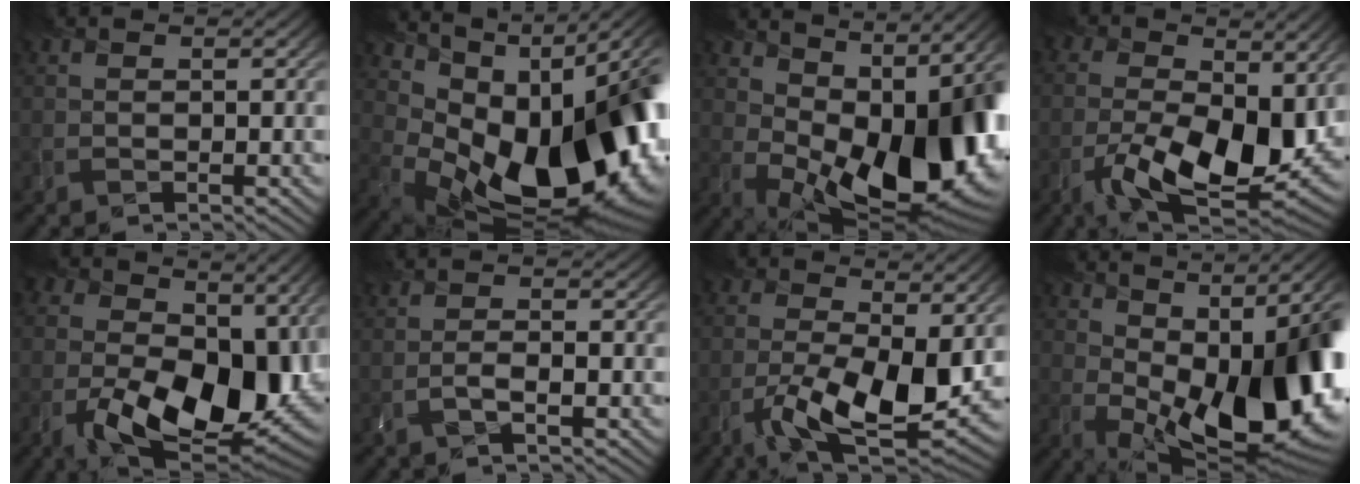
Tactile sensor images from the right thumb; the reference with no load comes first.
{"total": 18.1, "force": [0.6, 10.5, 14.7], "torque": [-0.216, -0.049, 0.047]}
{"total": 15.5, "force": [1.4, 8.1, 13.2], "torque": [-0.187, -0.017, 0.049]}
{"total": 14.8, "force": [-3.0, 7.8, 12.2], "torque": [-0.222, -0.017, -0.052]}
{"total": 17.1, "force": [-3.2, 10.3, 13.3], "torque": [-0.219, -0.033, -0.035]}
{"total": 1.0, "force": [-0.8, -0.1, 0.6], "torque": [-0.011, 0.003, -0.018]}
{"total": 12.3, "force": [-3.1, 5.5, 10.6], "torque": [-0.198, -0.023, -0.051]}
{"total": 16.2, "force": [0.6, 7.4, 14.4], "torque": [-0.208, -0.008, 0.029]}